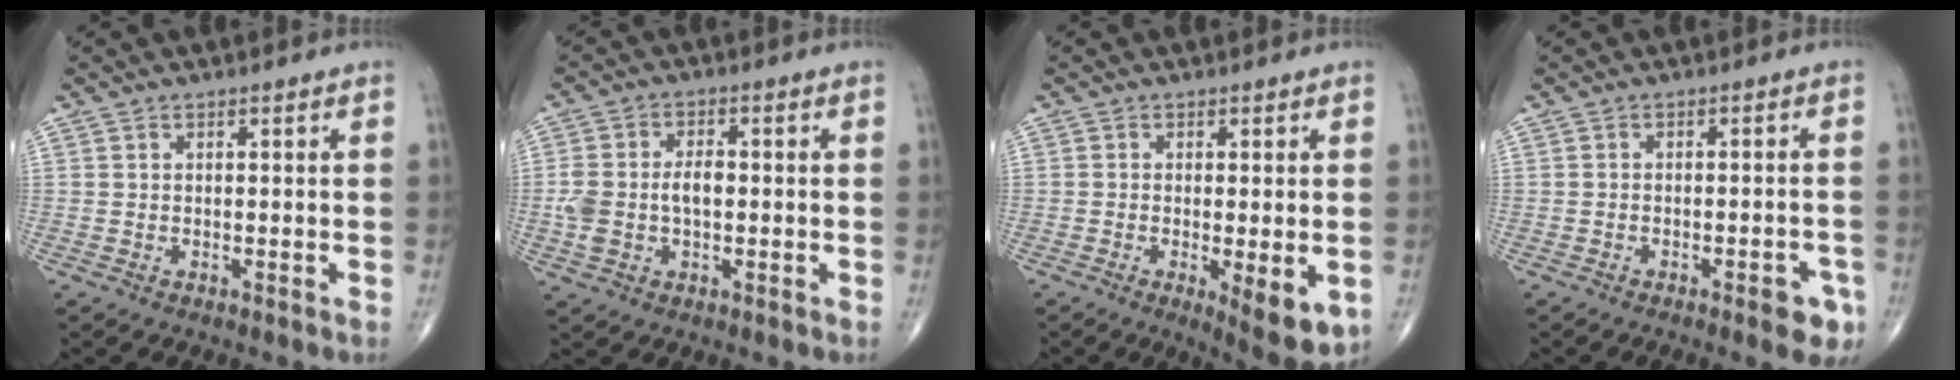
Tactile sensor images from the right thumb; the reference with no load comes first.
{"total": 7.4, "force": [-0.5, 4.5, 5.8], "torque": [-0.126, 0.019, -0.007]}
{"total": 8.4, "force": [-2.2, 2.4, 7.7], "torque": [-0.109, -0.021, -0.030]}
{"total": 4.8, "force": [-2.7, 1.6, 3.7], "torque": [-0.032, 0.013, -0.031]}